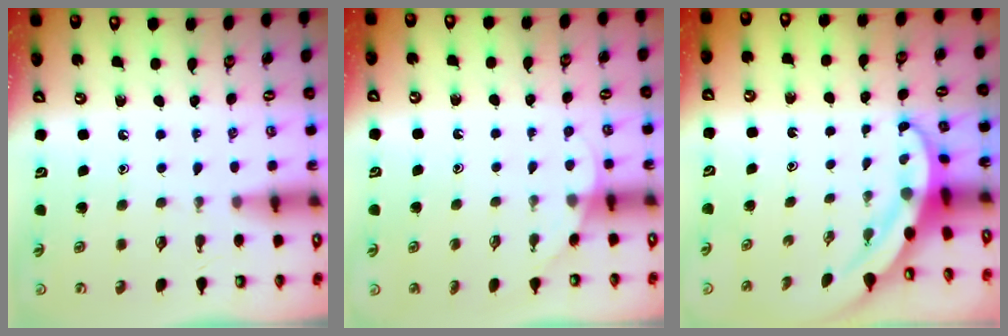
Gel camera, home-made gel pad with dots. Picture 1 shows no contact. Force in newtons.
{"total": 2.9, "press": 2.9, "slide": 0.2}
{"total": 3.8, "press": 3.7, "slide": 0.5}